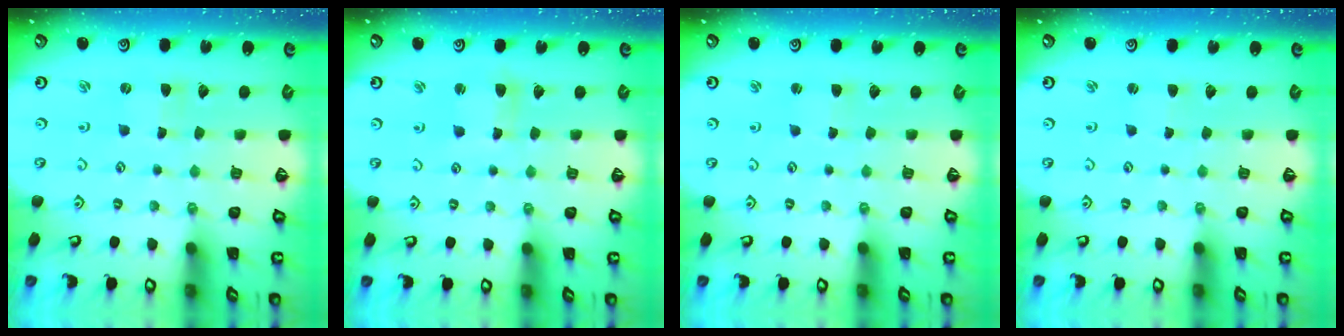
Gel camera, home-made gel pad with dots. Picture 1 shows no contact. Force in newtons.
{"total": 3.7, "press": 3.7, "slide": 0.5}
{"total": 1.6, "press": 1.6, "slide": 0.2}
{"total": 1.6, "press": 1.6, "slide": 0.4}